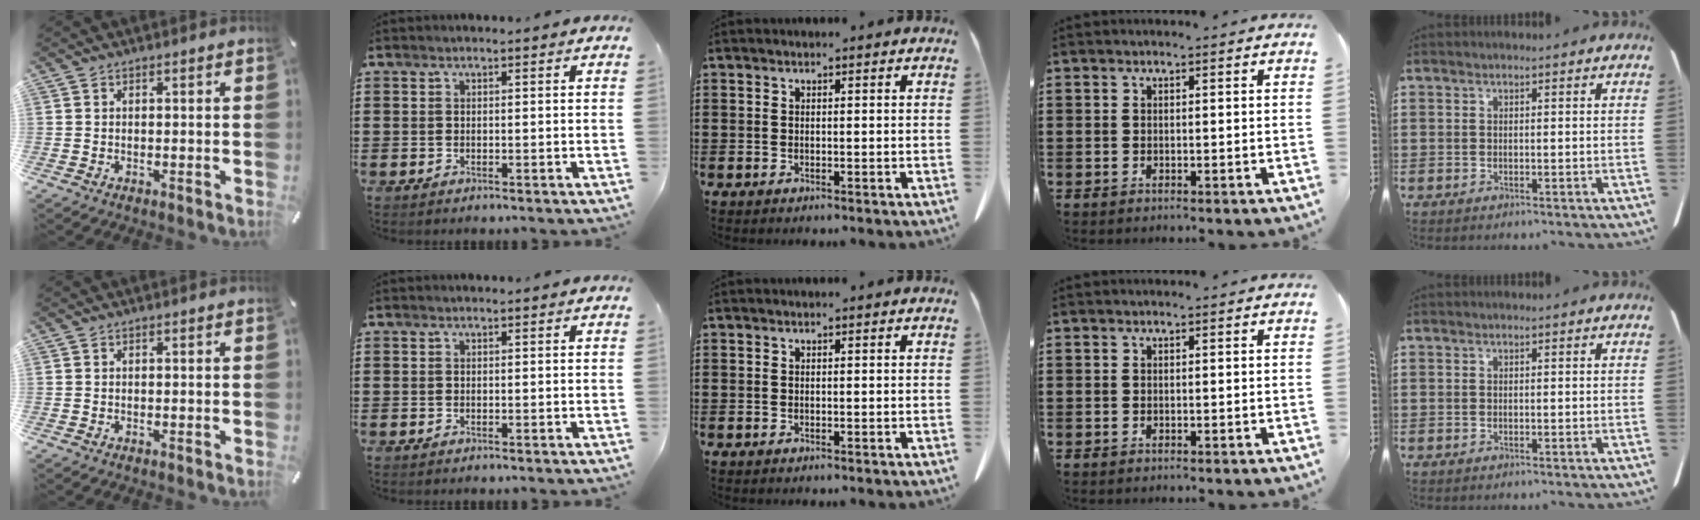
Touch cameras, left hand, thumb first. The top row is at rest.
{}